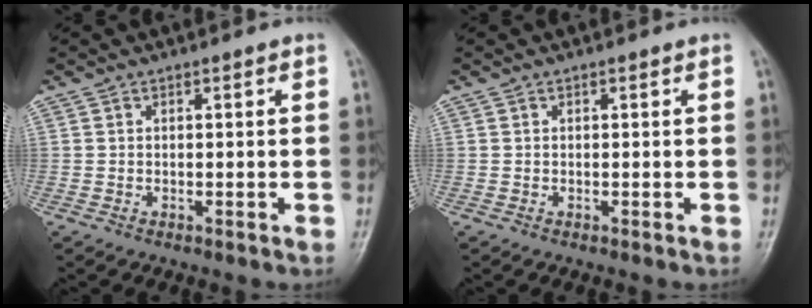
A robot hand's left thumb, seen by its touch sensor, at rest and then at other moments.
{"total": 0.0}